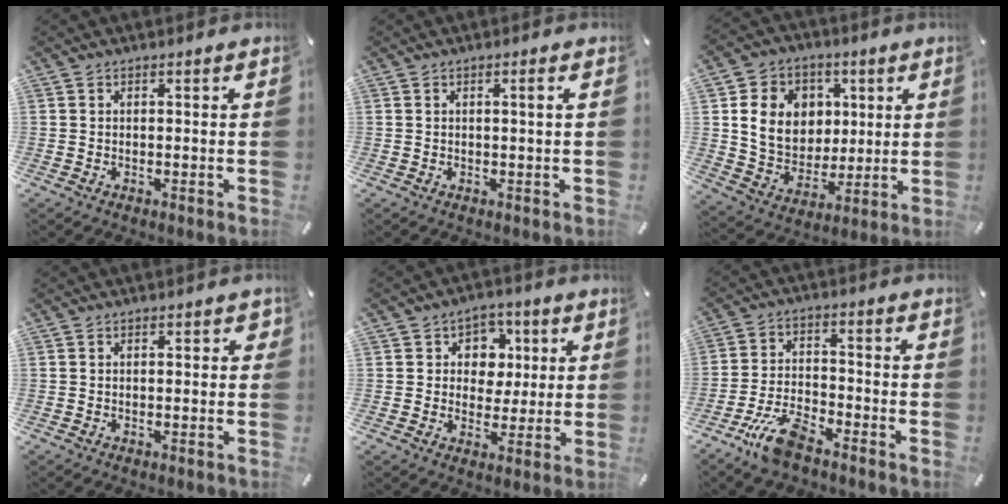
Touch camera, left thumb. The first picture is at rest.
{"total": 1.4, "force": [0.3, 0.0, 1.4], "torque": [-0.026, 0.001, 0.003]}
{"total": 13.5, "force": [2.9, 12.0, 5.6], "torque": [-0.107, 0.006, 0.065]}
{"total": 1.3, "force": [-0.1, 0.9, 0.9], "torque": [-0.008, 0.003, -0.006]}
{"total": 7.5, "force": [1.7, 7.0, 2.2], "torque": [-0.029, -0.006, 0.027]}
{"total": 9.3, "force": [-6.8, 3.2, 5.5], "torque": [-0.117, 0.028, -0.129]}